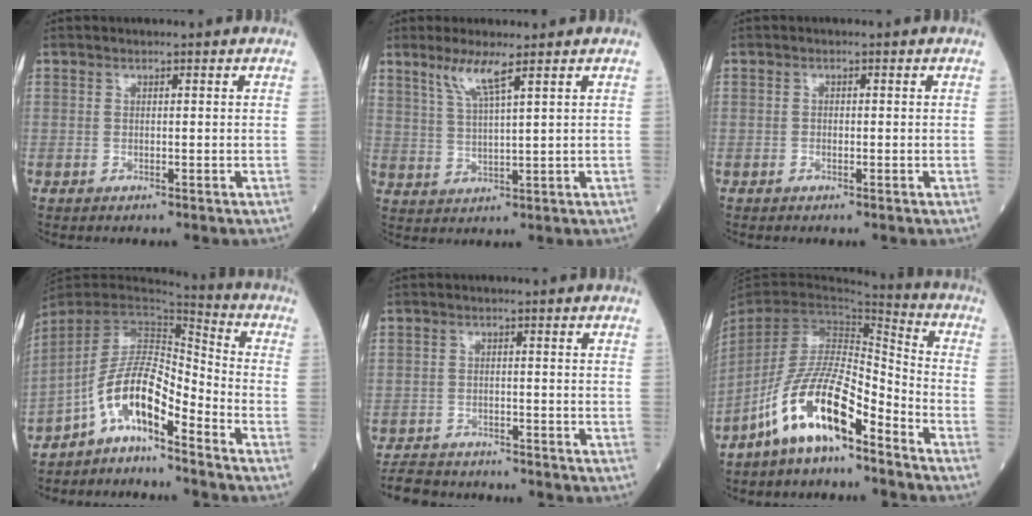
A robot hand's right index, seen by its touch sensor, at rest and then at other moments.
{"total": 5.3, "force": [3.4, -0.1, 4.0], "torque": [-0.084, -0.005, 0.071]}
{"total": 0.7, "force": [-0.2, 0.5, 0.5], "torque": [-0.007, 0.001, -0.006]}
{"total": 10.0, "force": [-6.6, 2.1, 7.2], "torque": [-0.132, 0.024, -0.124]}
{"total": 7.3, "force": [-6.8, 2.2, 1.2], "torque": [-0.018, -0.007, -0.109]}
{"total": 12.9, "force": [-8.7, 2.8, 9.1], "torque": [-0.182, 0.007, -0.167]}